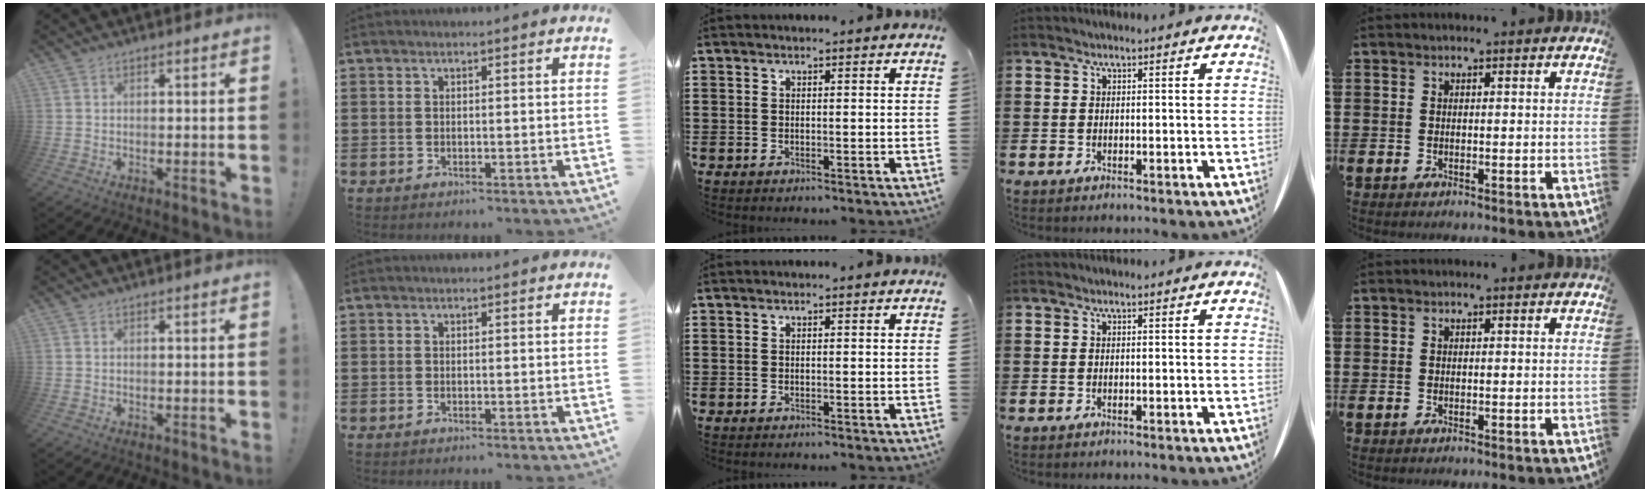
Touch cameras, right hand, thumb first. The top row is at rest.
{}